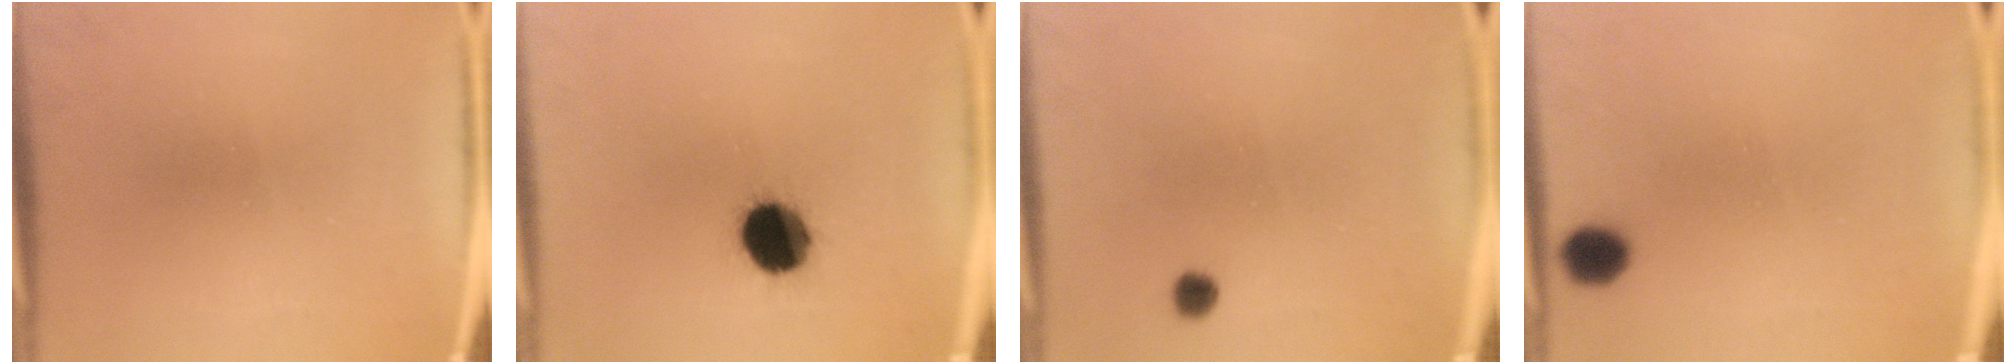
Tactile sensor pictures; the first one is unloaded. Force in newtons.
{"total": 11.6}
{"total": 1.8}
{"total": 2.3}